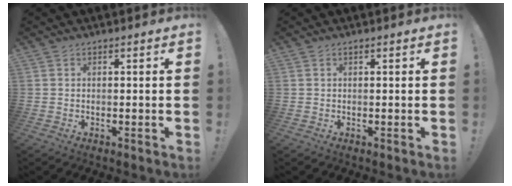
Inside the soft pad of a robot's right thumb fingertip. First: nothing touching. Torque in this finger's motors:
{"motor_torque": [-0.22, 0.24, 0.18, -0.05, 0.03]}